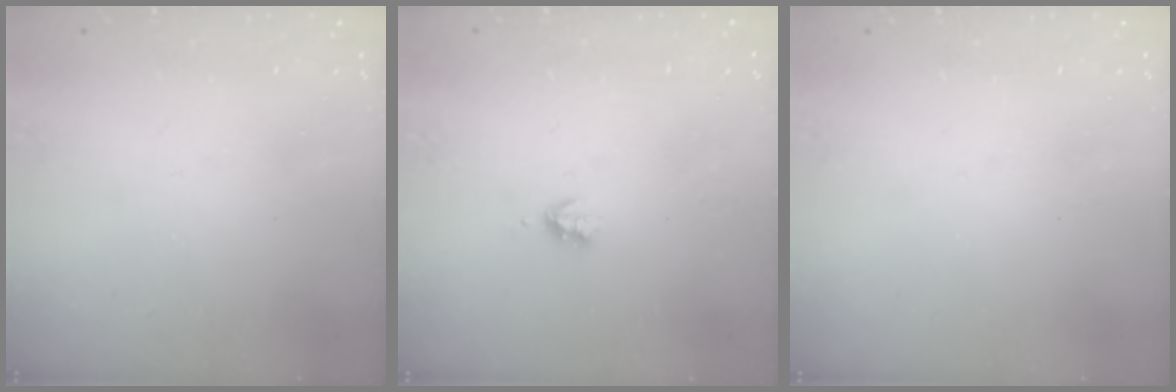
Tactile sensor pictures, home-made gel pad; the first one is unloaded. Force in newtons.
{"total": 2.9, "press": 2.8, "slide": 0.5}
{"total": 0.0}